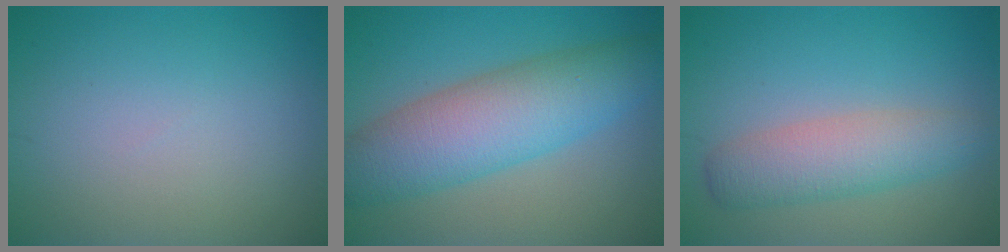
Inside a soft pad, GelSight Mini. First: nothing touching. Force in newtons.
{"total": 8.1, "press": 8.1, "slide": 0.2}
{"total": 4.4, "press": 4.4, "slide": 0.1}